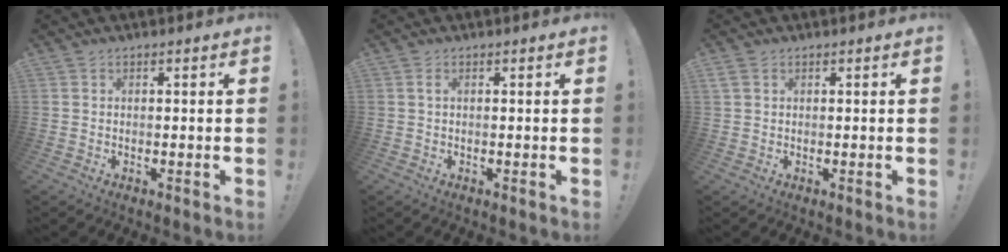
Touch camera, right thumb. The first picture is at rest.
{"total": 1.1, "force": [0.1, 0.0, 1.0], "torque": [-0.025, 0.002, 0.003]}
{"total": 1.9, "force": [1.0, 1.1, 1.2], "torque": [-0.029, 0.006, 0.020]}